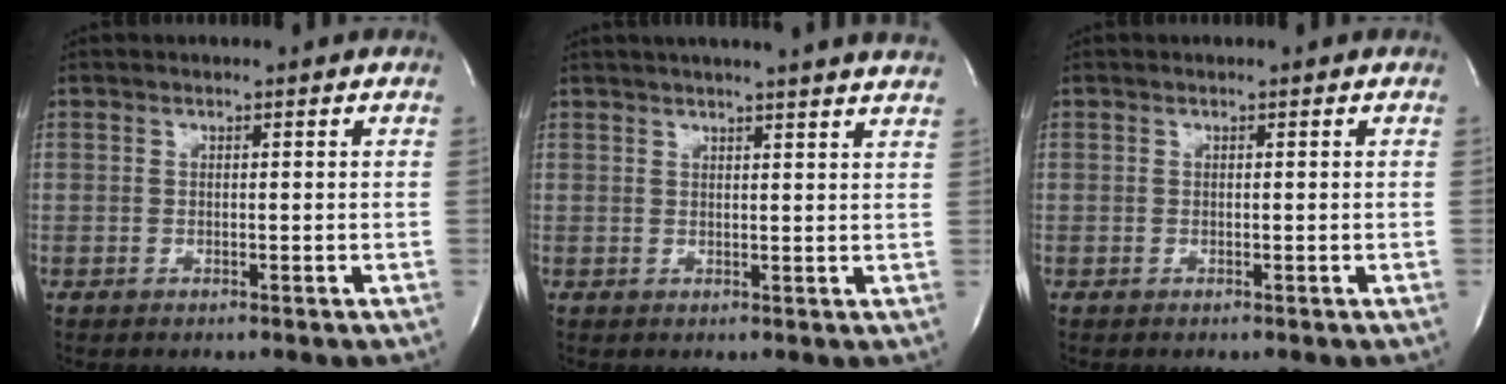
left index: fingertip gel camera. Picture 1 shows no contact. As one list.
[{"total": 15.0, "force": [13.5, -0.2, 6.5], "torque": [-0.106, 0.003, 0.161]}, {"total": 0.0}]